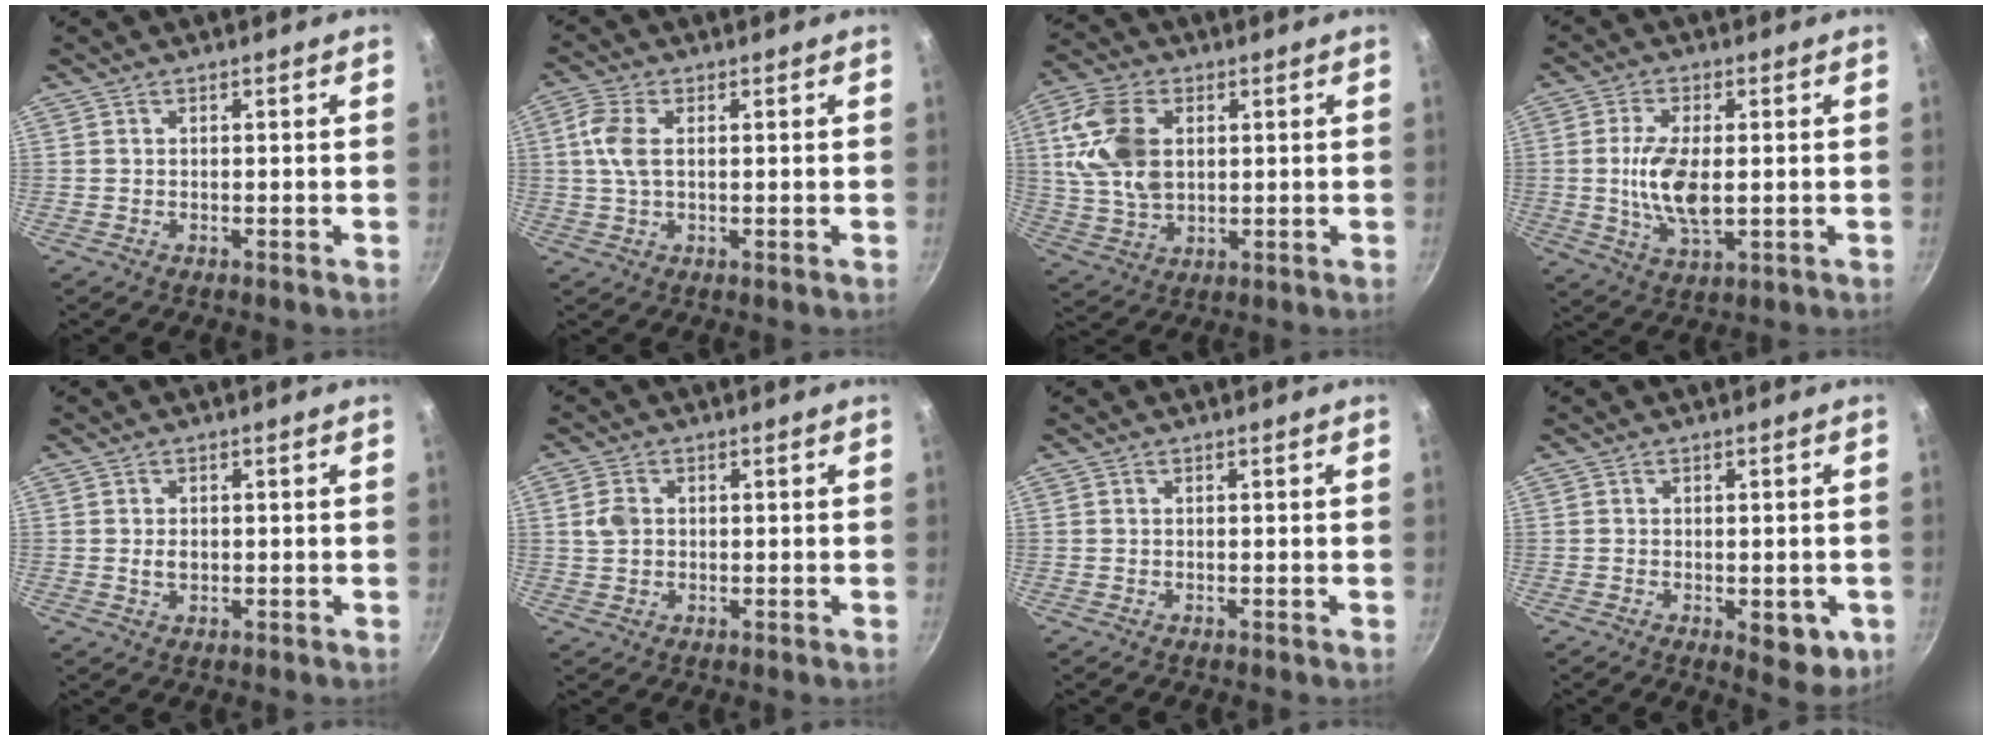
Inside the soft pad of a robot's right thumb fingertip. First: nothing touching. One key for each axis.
{"total": 5.8, "fx": 1.0, "fy": 3.0, "fz": 4.8, "tx": -0.124, "ty": 0.010, "tz": 0.016}
{"total": 13.5, "fx": 2.8, "fy": 8.5, "fz": 10.0, "tx": -0.203, "ty": 0.004, "tz": 0.055}
{"total": 10.1, "fx": -0.2, "fy": 4.6, "fz": 9.0, "tx": -0.177, "ty": -0.010, "tz": 0.001}
{"total": 2.0, "fx": 0.0, "fy": 1.4, "fz": 1.4, "tx": -0.020, "ty": 0.000, "tz": 0.001}
{"total": 3.3, "fx": 0.4, "fy": 2.5, "fz": 2.1, "tx": -0.042, "ty": 0.005, "tz": 0.006}
{"total": 0.0}
{"total": 6.4, "fx": -2.0, "fy": 3.0, "fz": 5.2, "tx": -0.049, "ty": -0.003, "tz": -0.017}